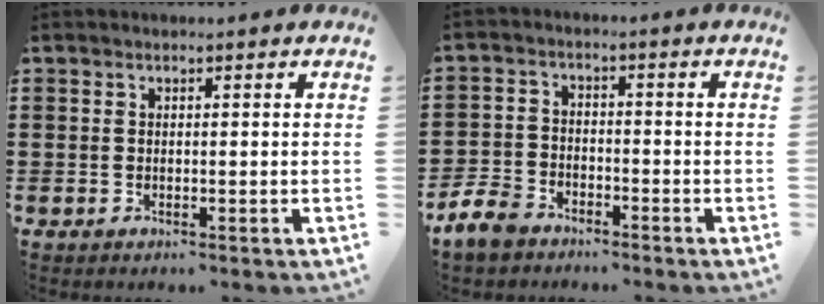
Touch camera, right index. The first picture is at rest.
{"total": 5.5, "force": [-4.8, 2.1, 1.6], "torque": [-0.062, 0.007, -0.104]}